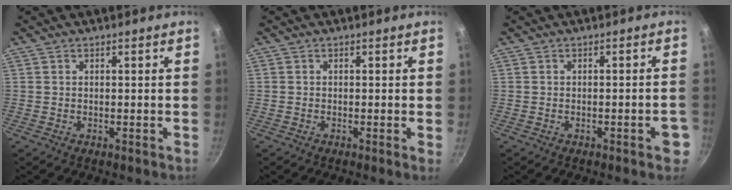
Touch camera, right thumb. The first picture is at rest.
{"total": 0.6, "force": [-0.2, -0.1, 0.6], "torque": [-0.008, -0.002, -0.007]}
{"total": 3.4, "force": [-1.6, 1.0, 2.9], "torque": [-0.026, 0.011, -0.019]}